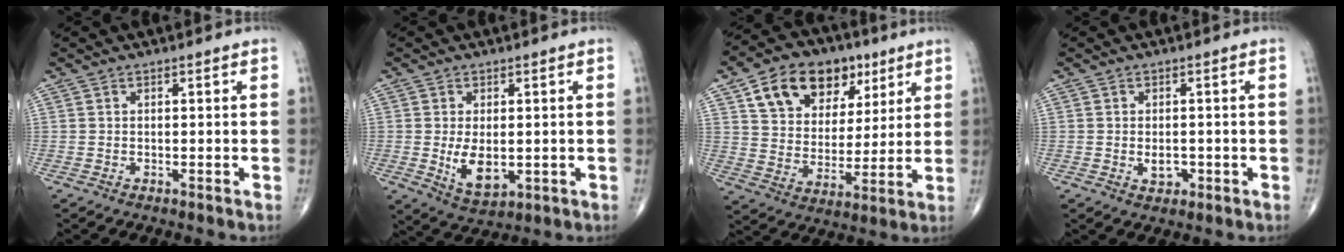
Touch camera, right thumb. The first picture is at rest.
{"total": 7.1, "force": [-0.6, 4.0, 5.8], "torque": [-0.093, -0.017, 0.002]}
{"total": 17.7, "force": [8.7, 12.0, 9.7], "torque": [-0.123, -0.014, 0.150]}
{"total": 2.8, "force": [-0.6, 1.9, 1.9], "torque": [-0.022, 0.001, -0.004]}